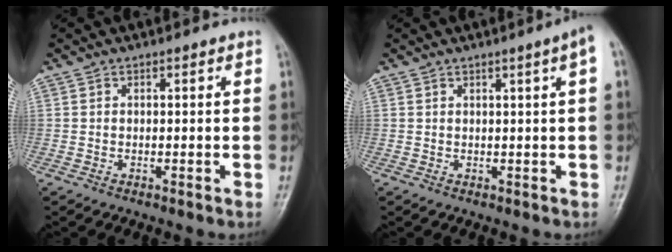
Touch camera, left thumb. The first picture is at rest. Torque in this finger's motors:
{"motor_torque": [2.14, 1.93, 1.33, -1.41, 0.19]}